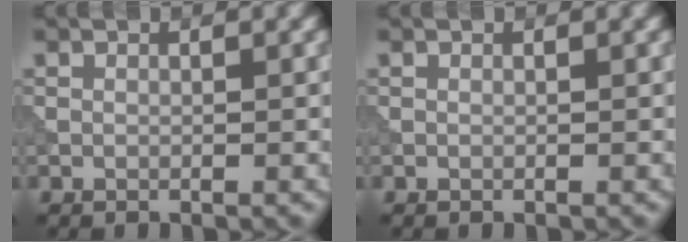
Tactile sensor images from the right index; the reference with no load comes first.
{"total": 0.0}